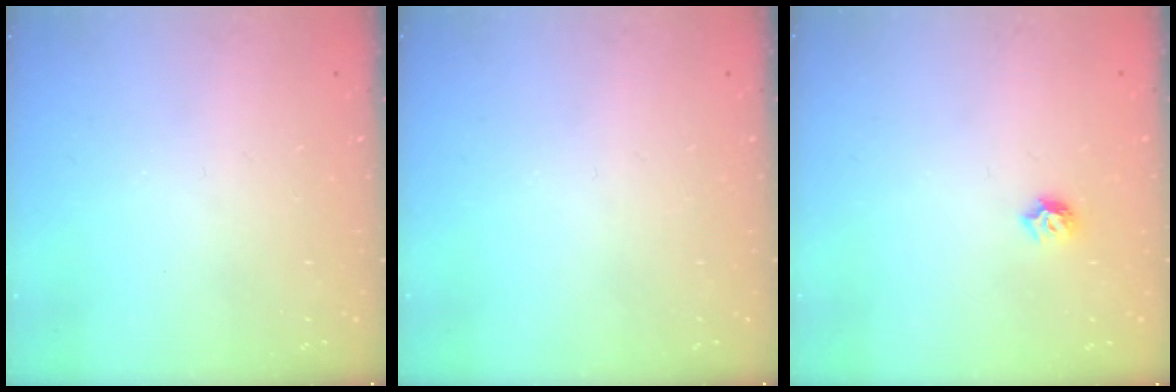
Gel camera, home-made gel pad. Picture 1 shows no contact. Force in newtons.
{"total": 0.0}
{"total": 4.7, "press": 4.7, "slide": 0.7}